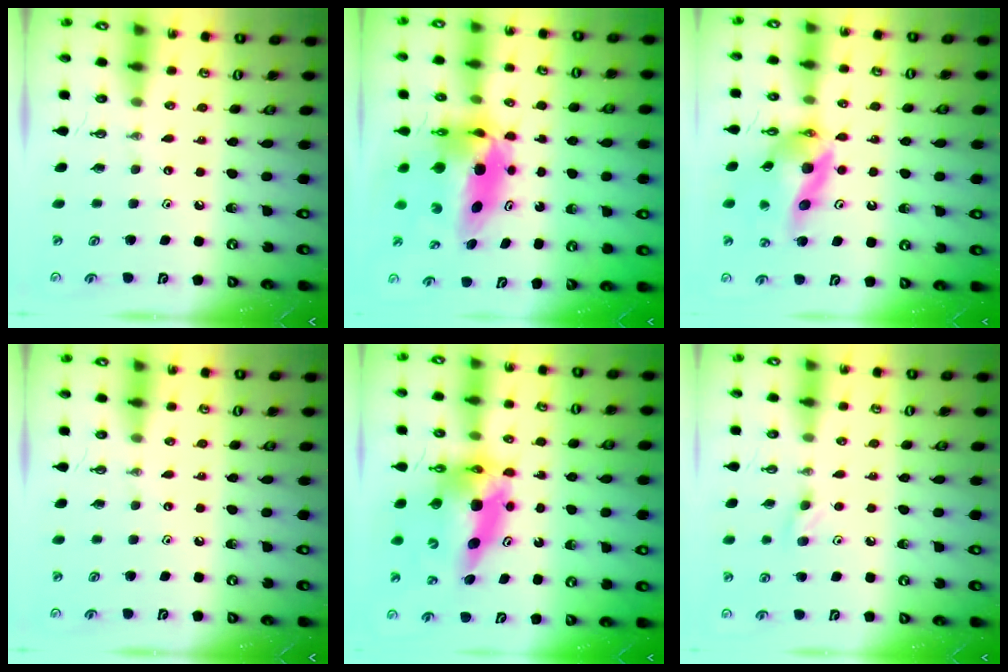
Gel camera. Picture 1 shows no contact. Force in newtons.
{"total": 9.9, "press": 8.7, "slide": 4.6}
{"total": 14.4, "press": 14.3, "slide": 1.5}
{"total": 0.0}
{"total": 13.9, "press": 13.8, "slide": 1.2}
{"total": 4.6, "press": 4.3, "slide": 1.6}